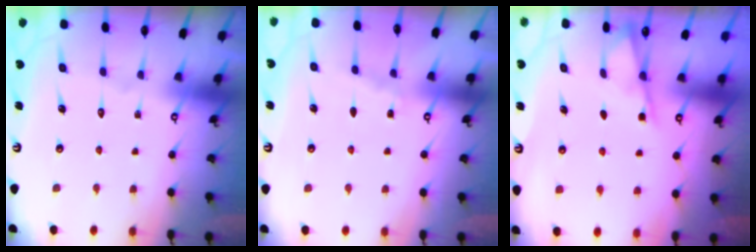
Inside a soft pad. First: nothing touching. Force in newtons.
{"total": 3.4, "press": 3.3, "slide": 0.5}
{"total": 2.4, "press": 2.4, "slide": 0.5}